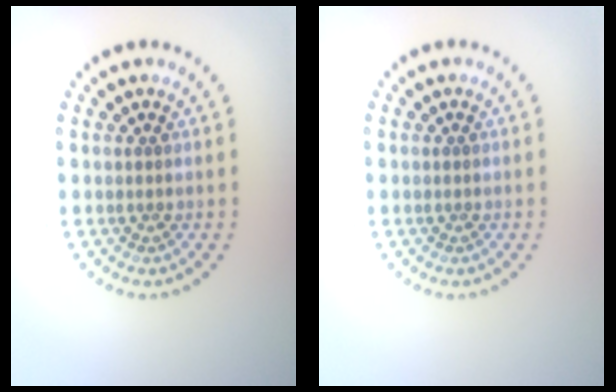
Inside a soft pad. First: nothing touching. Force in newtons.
{"total": 0.0}